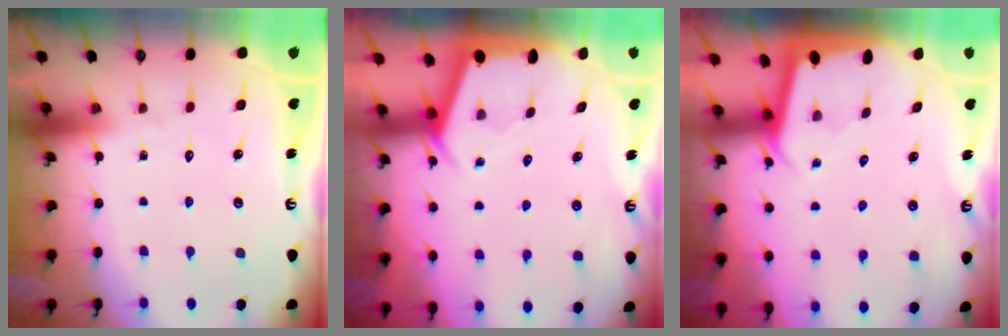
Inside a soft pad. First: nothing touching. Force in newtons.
{"total": 2.4, "press": 2.4, "slide": 0.3}
{"total": 1.8, "press": 1.8, "slide": 0.1}